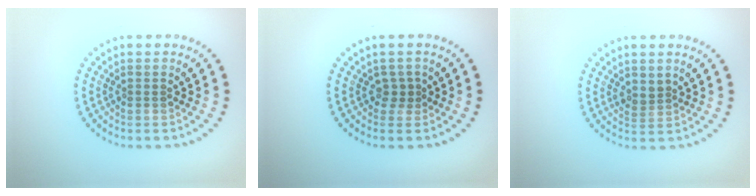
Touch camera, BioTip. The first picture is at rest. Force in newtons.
{"total": 1.1, "press": 0.8, "slide": 0.8}
{"total": 1.2, "press": 0.9, "slide": 0.7}